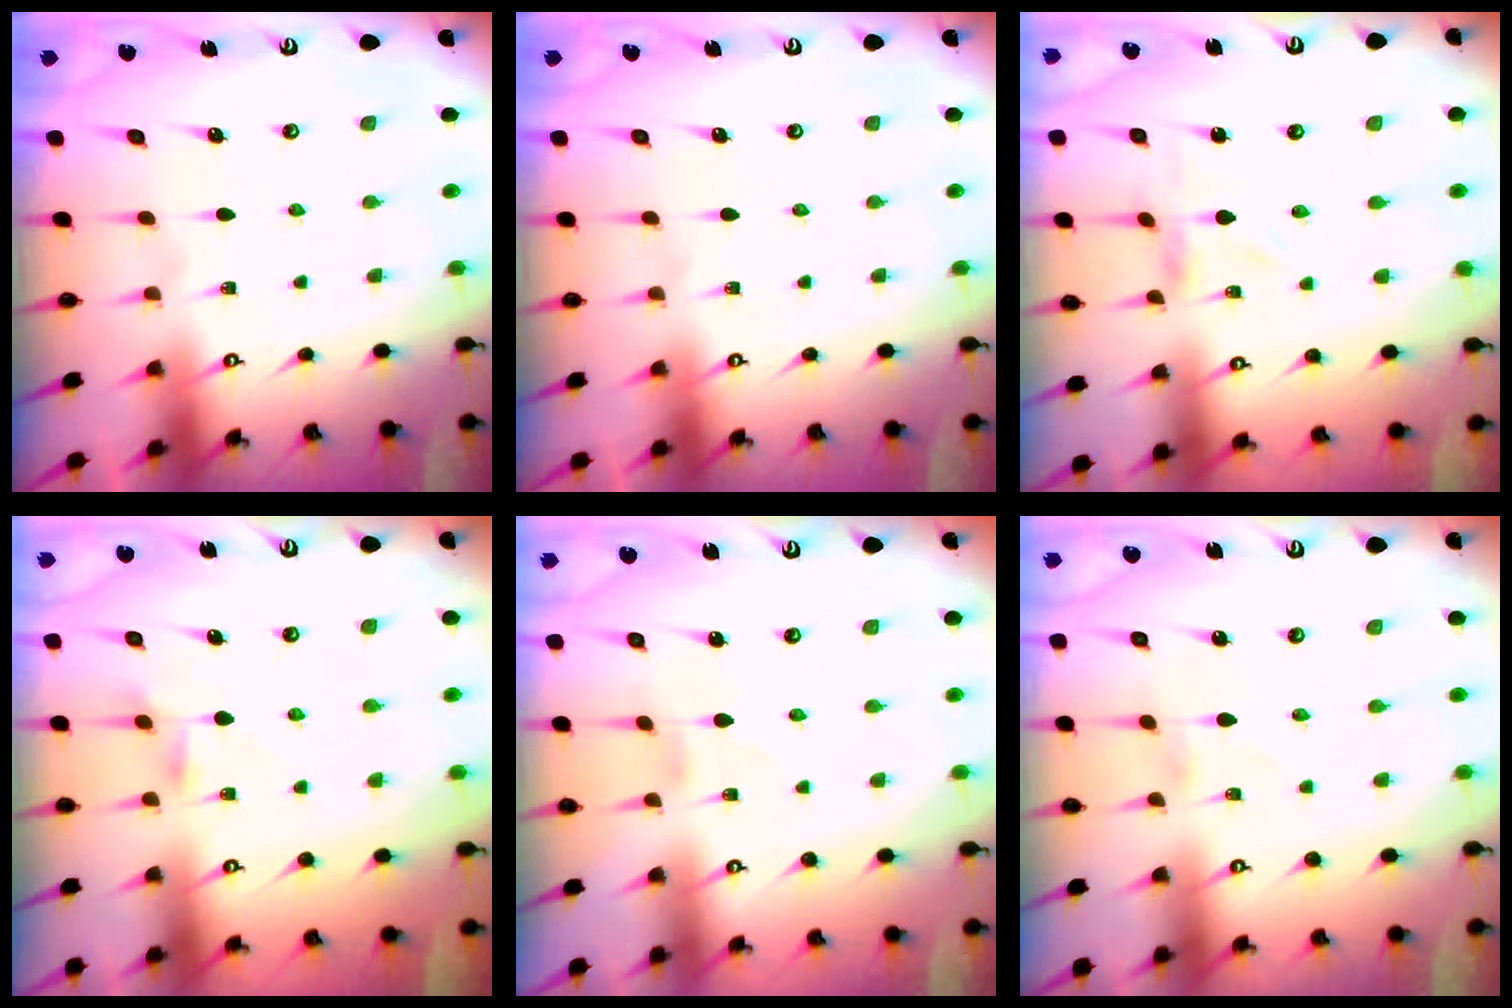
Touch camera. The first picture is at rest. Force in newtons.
{"total": 0.0}
{"total": 0.8, "press": 0.8, "slide": 0.2}
{"total": 2.2, "press": 2.1, "slide": 0.4}
{"total": 1.0, "press": 1.0, "slide": 0.1}
{"total": 1.5, "press": 1.5, "slide": 0.0}